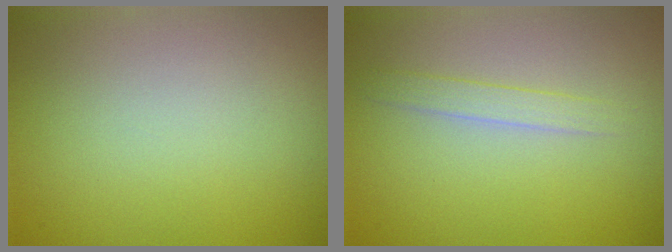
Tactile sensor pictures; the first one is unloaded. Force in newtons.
{"total": 1.5, "press": 1.5, "slide": 0.1}